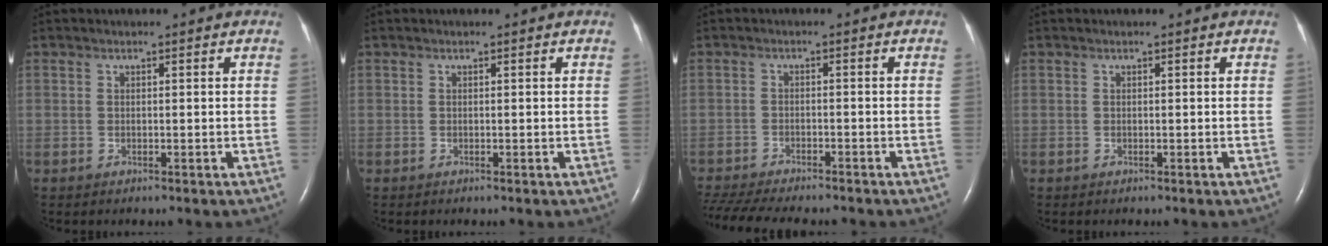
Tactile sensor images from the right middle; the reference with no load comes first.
{"total": 0.0}
{"total": 14.1, "force": [-12.3, 2.8, 6.3], "torque": [-0.135, -0.017, -0.177]}
{"total": 0.0}